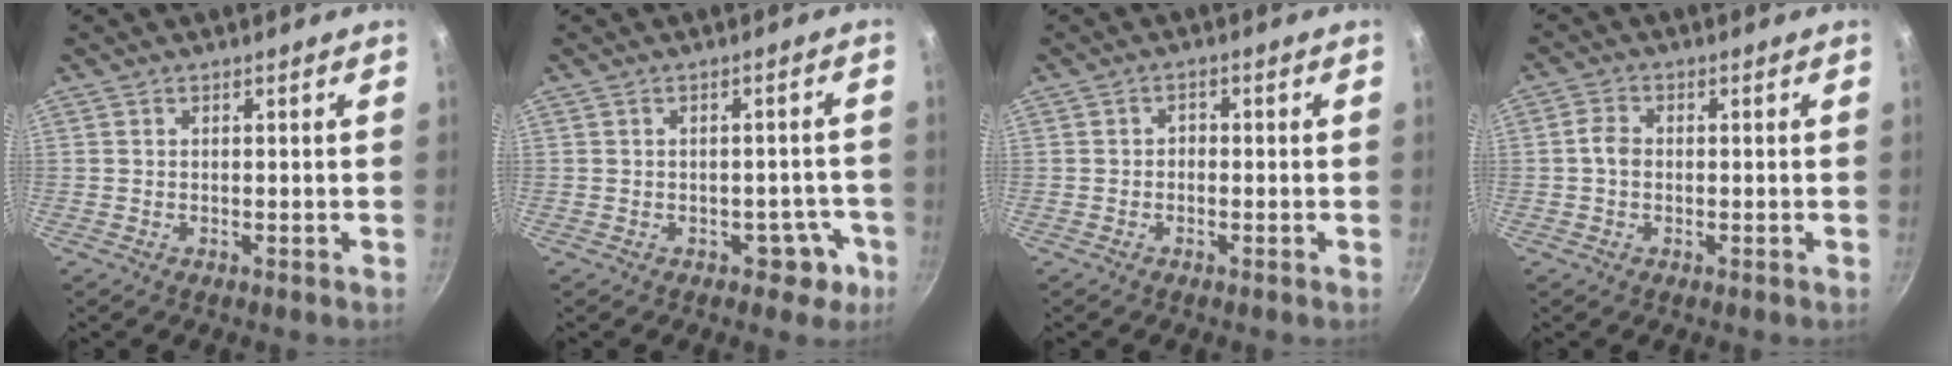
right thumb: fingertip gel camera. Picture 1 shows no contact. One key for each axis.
{"total": 4.7, "fx": -2.3, "fy": 3.3, "fz": 2.3, "tx": 0.004, "ty": 0.037, "tz": -0.011}
{"total": 1.4, "fx": -0.6, "fy": 1.1, "fz": 0.7, "tx": -0.008, "ty": 0.009, "tz": -0.012}
{"total": 3.1, "fx": -0.3, "fy": 2.3, "fz": 2.0, "tx": -0.032, "ty": 0.012, "tz": -0.011}